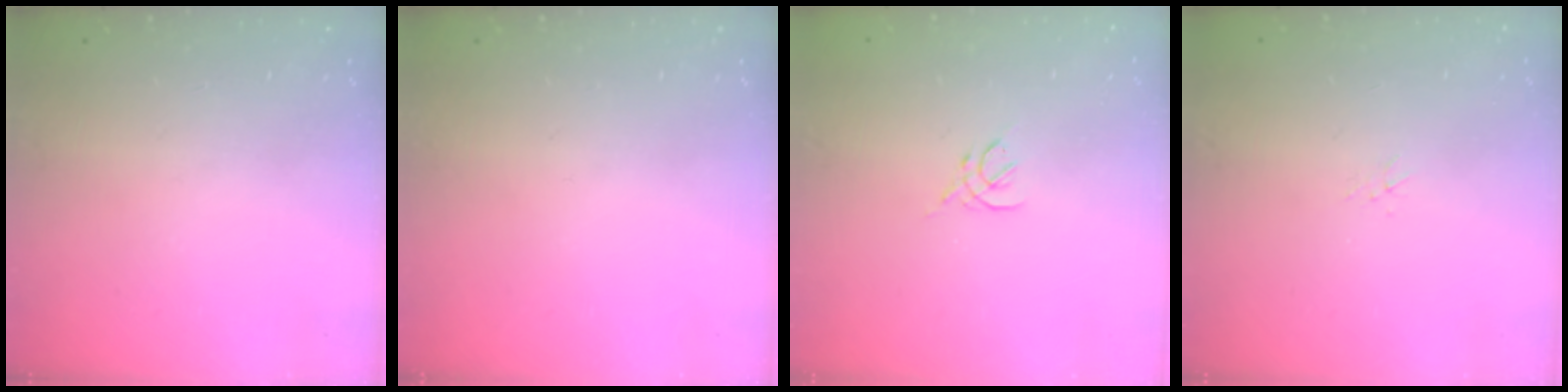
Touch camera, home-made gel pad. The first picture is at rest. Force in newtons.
{"total": 0.0}
{"total": 2.6, "press": 2.5, "slide": 0.7}
{"total": 1.5, "press": 1.5, "slide": 0.2}